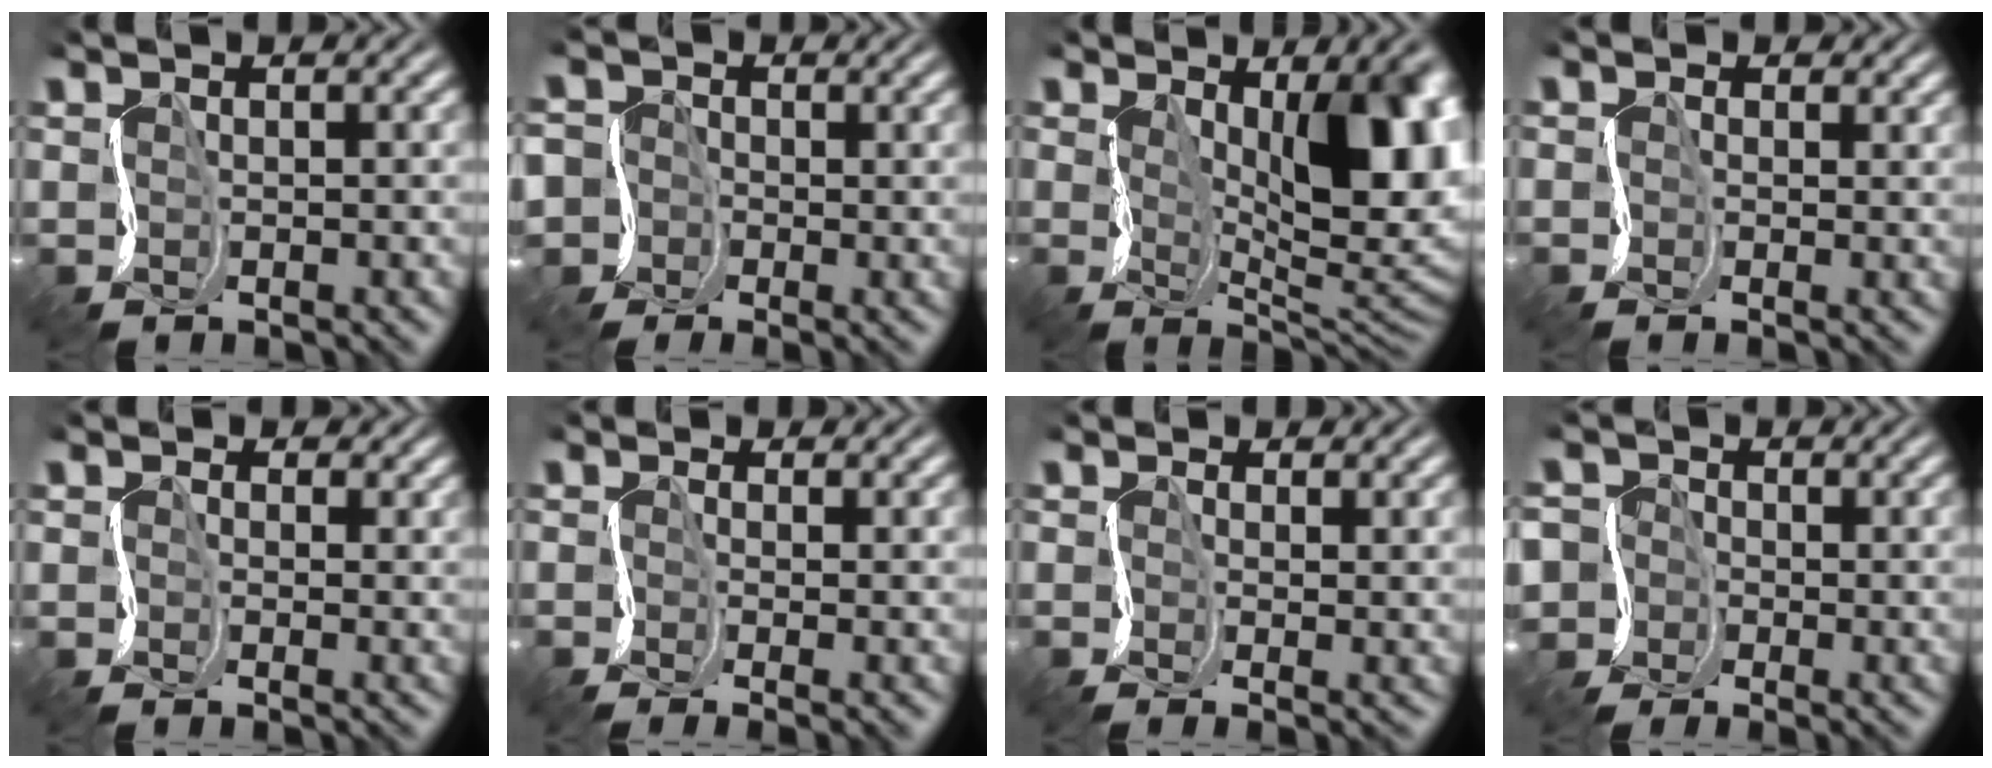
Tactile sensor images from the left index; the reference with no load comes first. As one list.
[{"total": 4.8, "force": [-2.1, 4.3, -0.2], "torque": [-0.011, 0.005, -0.086]}, {"total": 8.9, "force": [1.2, 3.5, 8.1], "torque": [-0.102, -0.015, 0.013]}, {"total": 1.5, "force": [-0.1, -0.6, -1.4], "torque": [0.024, -0.009, -0.008]}, {"total": 1.4, "force": [-0.1, -0.2, -1.4], "torque": [0.022, -0.011, -0.012]}, {"total": 2.0, "force": [-0.9, -1.5, -1.0], "torque": [0.022, -0.013, -0.027]}, {"total": 1.9, "force": [-0.3, -1.2, -1.4], "torque": [0.026, -0.009, -0.011]}, {"total": 4.7, "force": [-1.3, 4.5, 0.1], "torque": [-0.015, 0.013, -0.068]}]